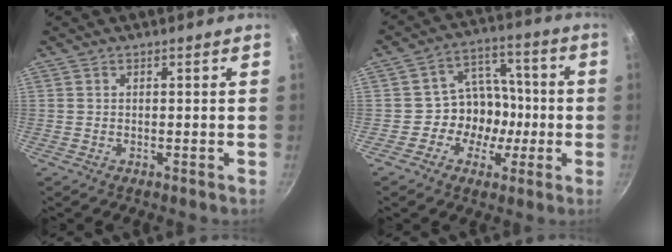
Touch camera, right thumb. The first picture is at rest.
{"total": 10.5, "force": [-2.3, 9.0, 4.8], "torque": [-0.017, 0.038, -0.048]}